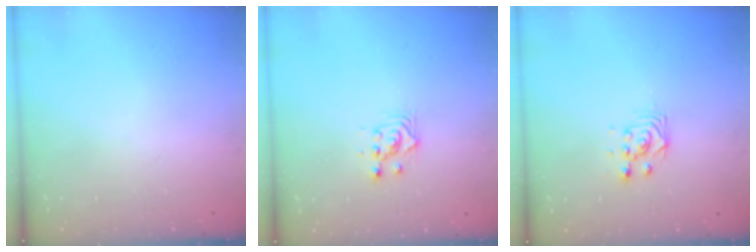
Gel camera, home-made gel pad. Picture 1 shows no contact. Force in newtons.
{"total": 2.8, "press": 2.8, "slide": 0.1}
{"total": 2.8, "press": 2.8, "slide": 0.3}